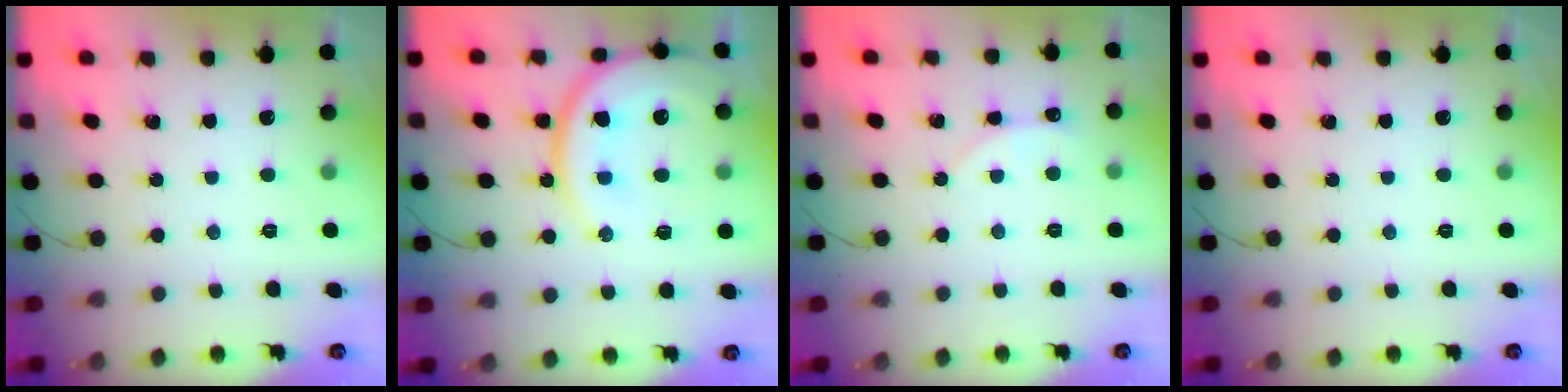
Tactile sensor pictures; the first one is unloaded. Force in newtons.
{"total": 19.6, "press": 19.3, "slide": 3.5}
{"total": 2.7, "press": 2.7, "slide": 0.4}
{"total": 0.0}